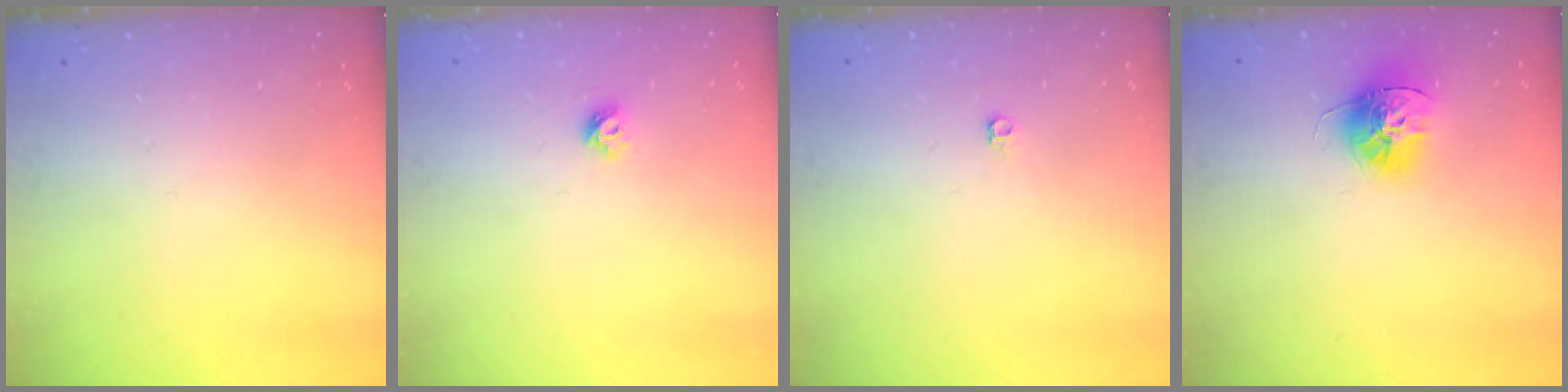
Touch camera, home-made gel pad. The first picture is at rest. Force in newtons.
{"total": 5.5, "press": 5.5, "slide": 0.7}
{"total": 3.6, "press": 3.5, "slide": 0.6}
{"total": 13.5, "press": 13.5, "slide": 1.0}